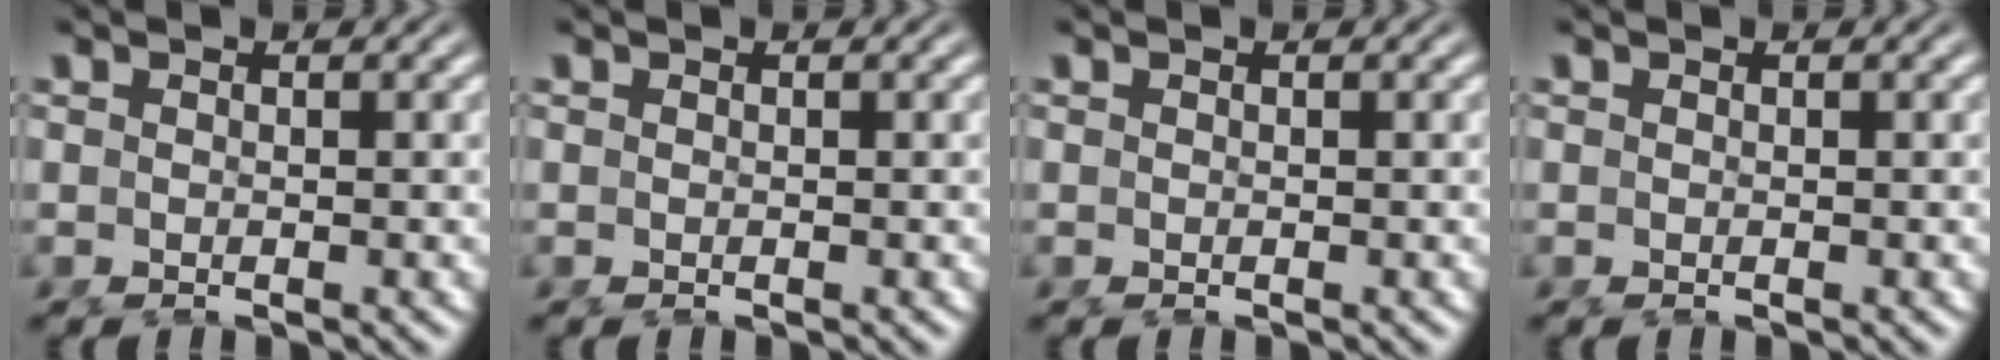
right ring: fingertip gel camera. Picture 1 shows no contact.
{"total": 0.0}
{"total": 0.0}
{"total": 0.0}